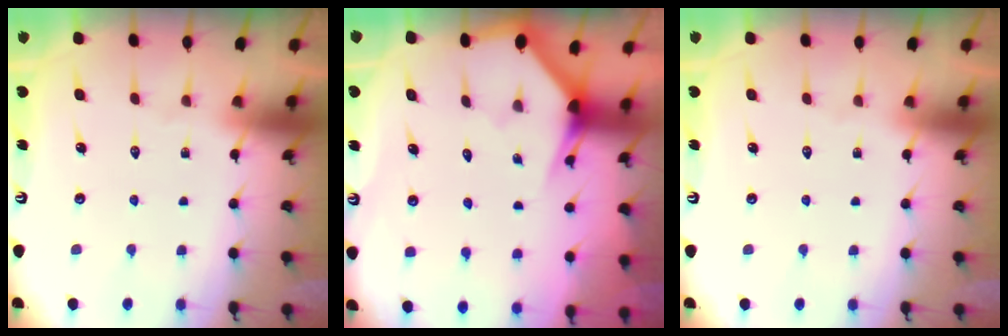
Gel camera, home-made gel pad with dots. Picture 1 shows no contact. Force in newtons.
{"total": 2.8, "press": 2.8, "slide": 0.1}
{"total": 0.0}